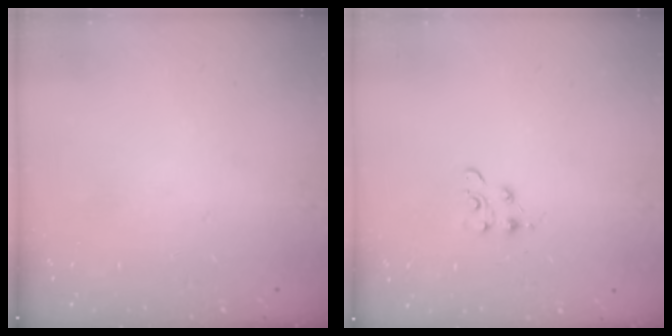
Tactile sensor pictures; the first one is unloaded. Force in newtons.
{"total": 3.6, "press": 3.5, "slide": 0.5}